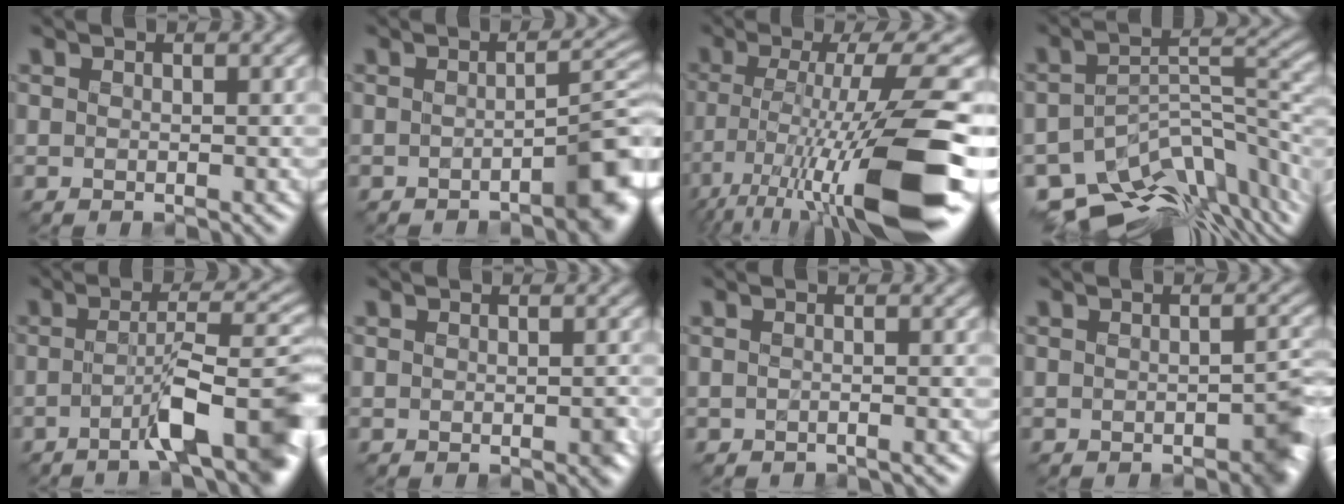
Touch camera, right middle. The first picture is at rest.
{"total": 4.8, "force": [-2.1, 1.6, 4.0], "torque": [-0.043, 0.008, -0.042]}
{"total": 12.7, "force": [-5.9, 1.1, 11.2], "torque": [-0.184, -0.005, -0.107]}
{"total": 10.6, "force": [-6.9, 4.6, 6.7], "torque": [-0.109, -0.001, -0.111]}
{"total": 6.4, "force": [-3.4, 0.6, 5.4], "torque": [-0.078, 0.016, -0.066]}
{"total": 1.2, "force": [-0.2, 0.8, 0.8], "torque": [-0.013, -0.001, -0.010]}
{"total": 0.7, "force": [-0.6, -0.2, 0.1], "torque": [0.004, -0.001, -0.017]}
{"total": 4.3, "force": [-1.9, 2.2, 3.2], "torque": [-0.032, -0.001, -0.035]}